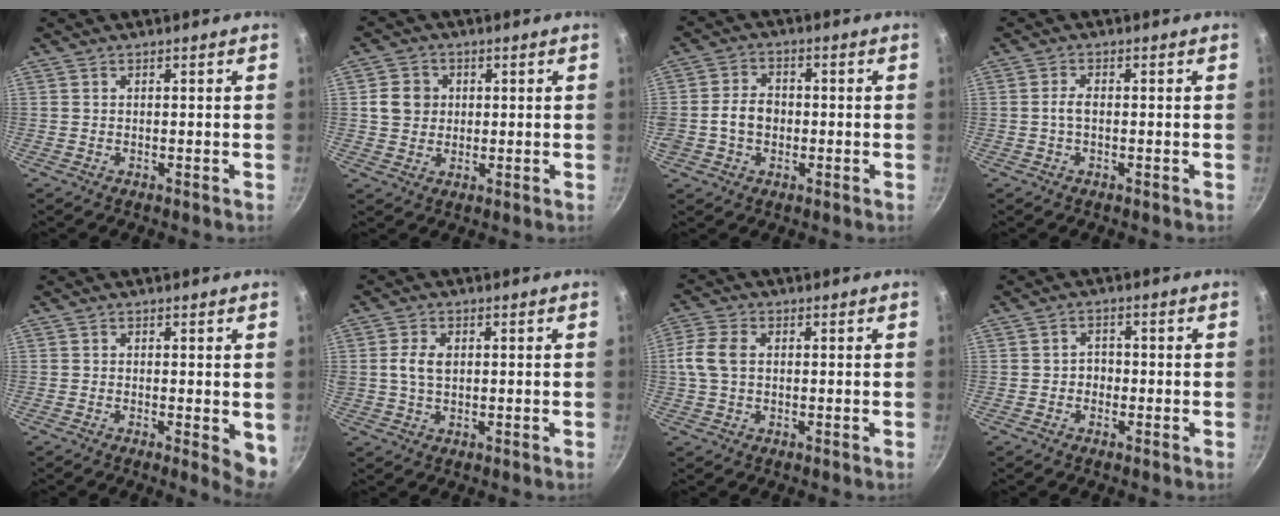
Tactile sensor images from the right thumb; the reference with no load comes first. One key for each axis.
{"total": 5.6, "fx": 0.8, "fy": 5.1, "fz": 2.1, "tx": -0.012, "ty": 0.006, "tz": 0.009}
{"total": 6.4, "fx": -0.9, "fy": 5.0, "fz": 3.8, "tx": -0.050, "ty": 0.018, "tz": -0.022}
{"total": 2.1, "fx": -0.3, "fy": 1.0, "fz": 1.9, "tx": -0.038, "ty": 0.010, "tz": -0.009}
{"total": 4.5, "fx": -0.4, "fy": 1.7, "fz": 4.1, "tx": -0.044, "ty": -0.007, "tz": -0.004}
{"total": 4.5, "fx": 0.6, "fy": 2.8, "fz": 3.4, "tx": -0.062, "ty": 0.005, "tz": 0.009}
{"total": 6.0, "fx": 0.5, "fy": 4.0, "fz": 4.5, "tx": -0.098, "ty": 0.012, "tz": 0.002}
{"total": 2.4, "fx": -0.7, "fy": 2.0, "fz": 1.1, "tx": 0.001, "ty": 0.009, "tz": -0.015}